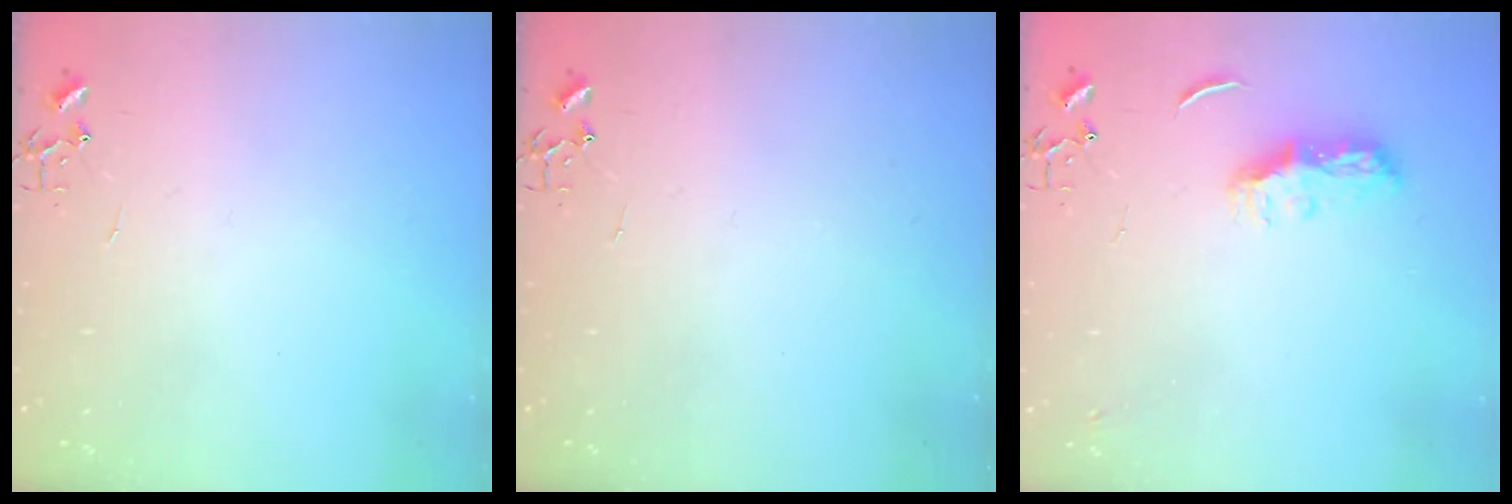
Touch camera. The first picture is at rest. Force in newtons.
{"total": 0.0}
{"total": 8.1, "press": 8.1, "slide": 0.6}